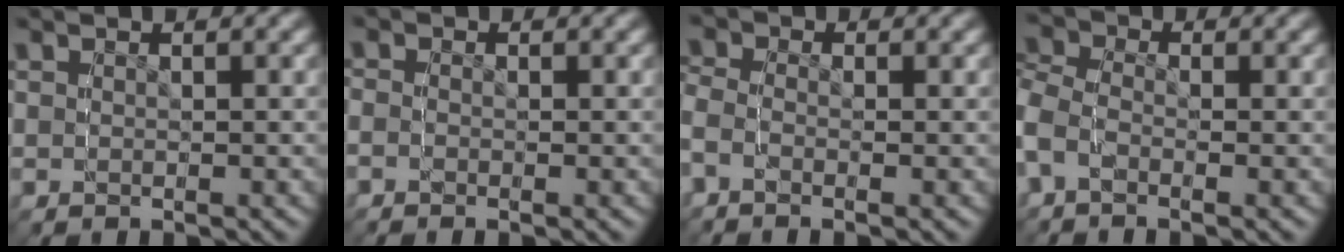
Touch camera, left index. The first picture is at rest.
{"total": 2.2, "force": [-1.3, -1.6, -0.8], "torque": [0.017, -0.003, -0.025]}
{"total": 3.5, "force": [-3.0, -1.7, -0.7], "torque": [0.006, -0.005, -0.053]}
{"total": 3.6, "force": [-2.3, 2.3, 1.6], "torque": [-0.039, -0.007, -0.044]}